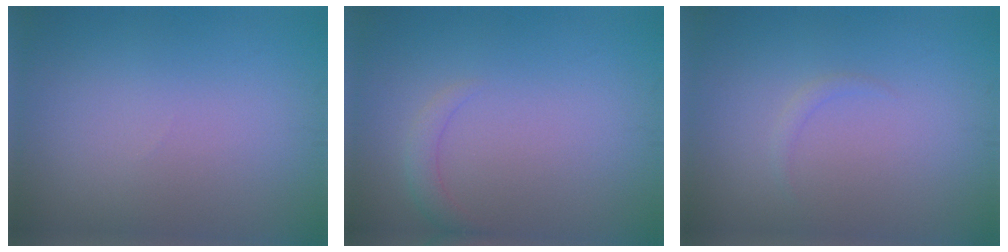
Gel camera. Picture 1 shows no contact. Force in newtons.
{"total": 1.4, "press": 1.4, "slide": 0.2}
{"total": 0.7, "press": 0.7, "slide": 0.1}